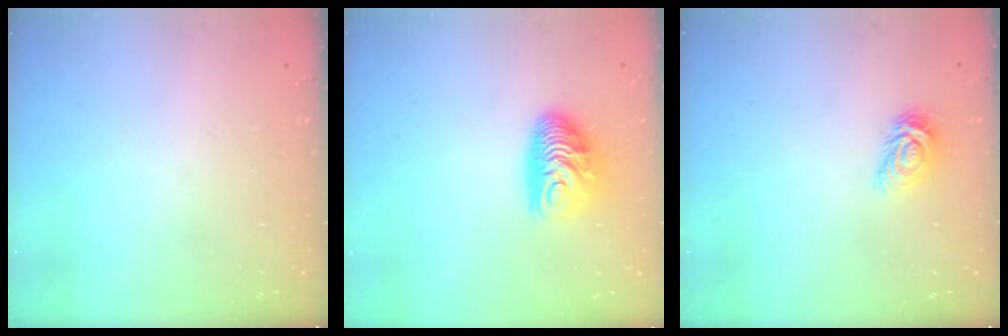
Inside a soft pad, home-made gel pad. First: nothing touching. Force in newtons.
{"total": 9.8, "press": 9.8, "slide": 0.7}
{"total": 5.7, "press": 5.7, "slide": 0.2}